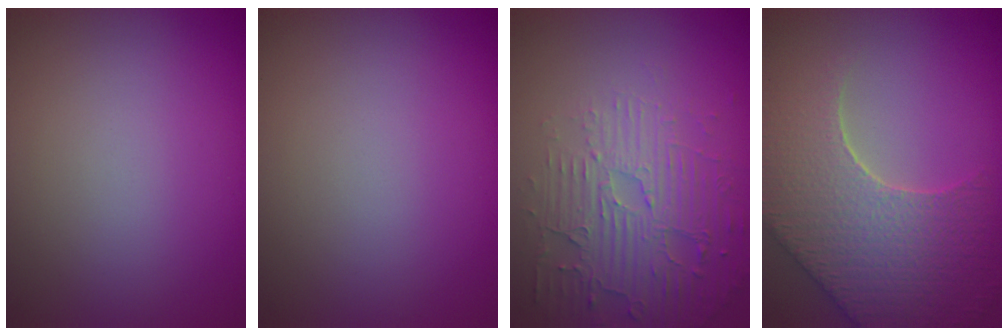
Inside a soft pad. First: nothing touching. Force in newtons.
{"total": 0.0}
{"total": 5.5, "press": 3.8, "slide": 4.0}
{"total": 8.6, "press": 6.4, "slide": 5.7}